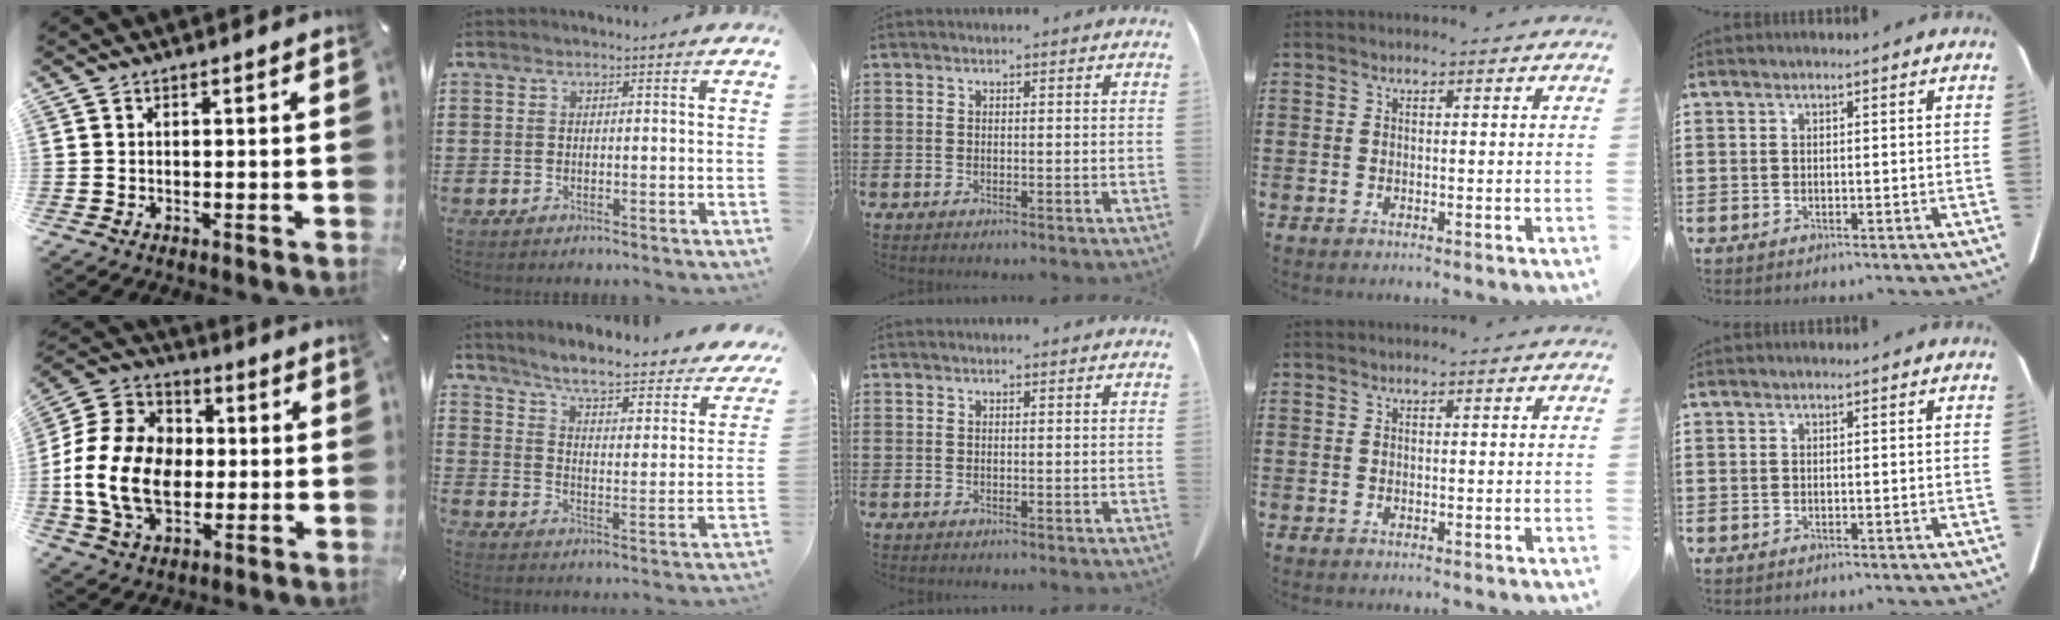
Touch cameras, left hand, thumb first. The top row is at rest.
{"thumb": {"total": 17.5, "force": [-2.2, 13.4, 11.0], "torque": [-0.249, 0.023, -0.040]}, "index": {"total": 5.6, "force": [4.9, 0.1, 2.6], "torque": [-0.066, -0.040, 0.074]}}